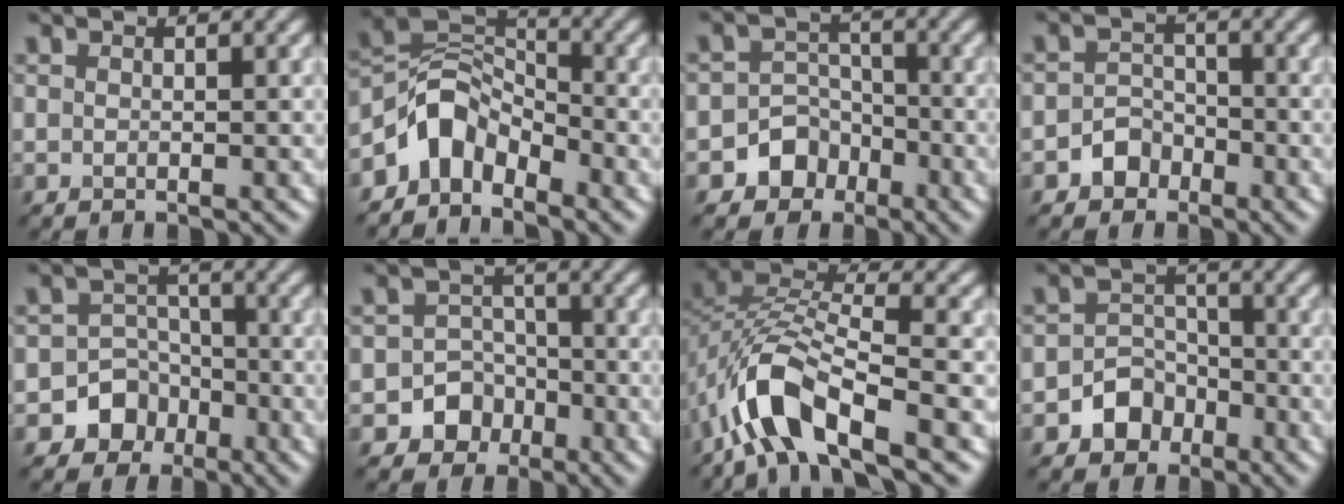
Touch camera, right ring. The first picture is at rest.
{"total": 5.1, "force": [-3.3, 3.1, 2.3], "torque": [-0.029, 0.011, -0.072]}
{"total": 4.4, "force": [-2.5, 3.5, 0.8], "torque": [0.022, 0.007, -0.054]}
{"total": 2.4, "force": [-1.5, 1.8, 0.6], "torque": [0.002, 0.009, -0.029]}
{"total": 5.7, "force": [-3.0, 4.8, 0.6], "torque": [0.025, -0.002, -0.073]}
{"total": 4.7, "force": [-2.4, 3.9, 0.8], "torque": [0.025, 0.001, -0.054]}
{"total": 8.3, "force": [-4.5, 3.4, 6.1], "torque": [-0.120, 0.006, -0.094]}
{"total": 3.5, "force": [-1.9, 2.7, 1.0], "torque": [-0.005, 0.005, -0.033]}